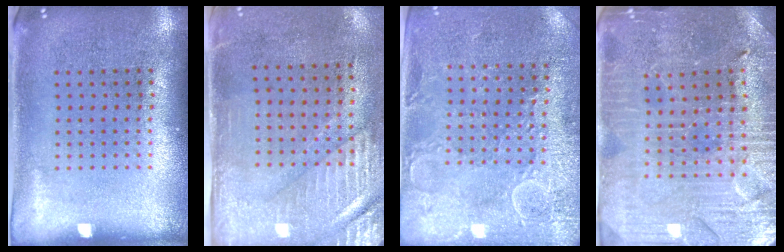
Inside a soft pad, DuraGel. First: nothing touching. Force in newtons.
{"total": 2.9, "press": 2.5, "slide": 1.5}
{"total": 2.8, "press": 2.7, "slide": 0.7}
{"total": 3.3, "press": 3.3, "slide": 0.5}